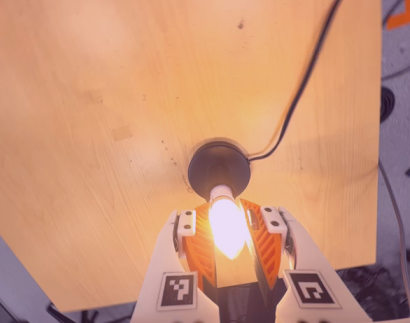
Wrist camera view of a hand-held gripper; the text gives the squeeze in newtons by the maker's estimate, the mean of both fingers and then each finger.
{"total": 14.2, "left": 13.9, "right": 14.5}